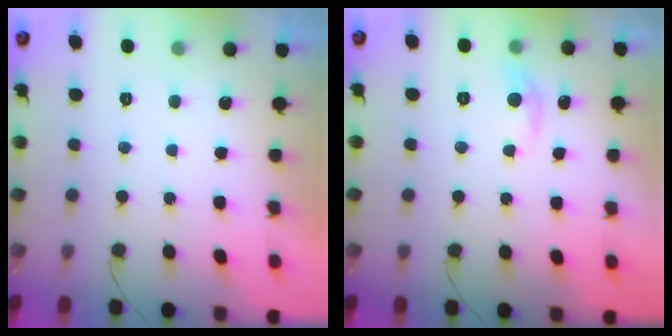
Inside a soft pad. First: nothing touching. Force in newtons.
{"total": 6.3, "press": 6.3, "slide": 0.9}